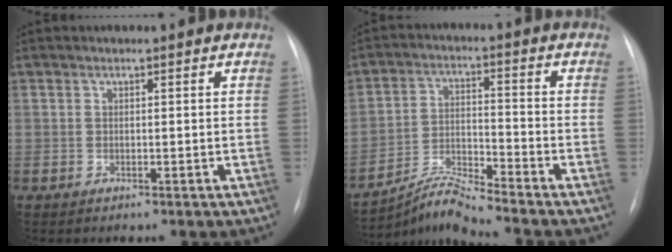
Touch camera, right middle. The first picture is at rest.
{"total": 7.1, "force": [-6.6, -1.8, 1.7], "torque": [-0.048, -0.004, -0.122]}